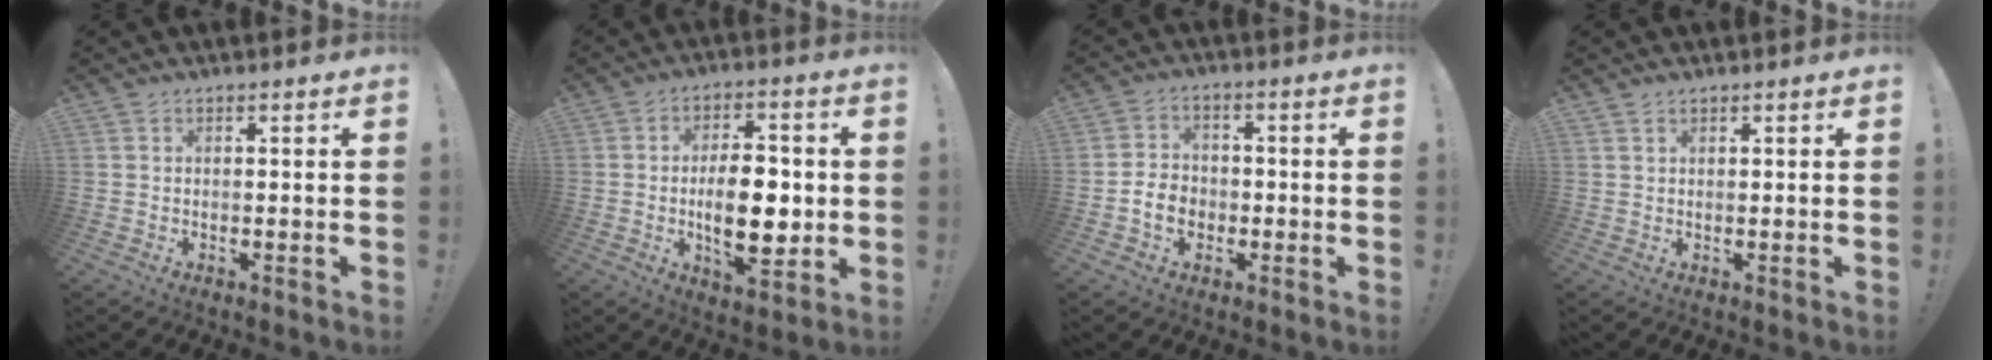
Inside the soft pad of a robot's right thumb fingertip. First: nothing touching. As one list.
[{"total": 14.5, "force": [-1.3, 7.2, 12.5], "torque": [-0.201, -0.004, -0.031]}, {"total": 7.2, "force": [-2.5, 5.9, 3.3], "torque": [-0.045, 0.013, -0.044]}, {"total": 1.0, "force": [0.8, 0.4, 0.3], "torque": [-0.001, -0.004, 0.015]}]